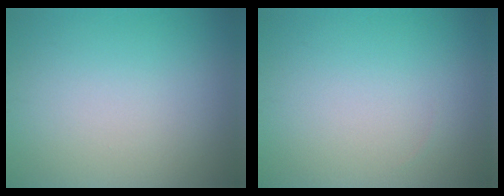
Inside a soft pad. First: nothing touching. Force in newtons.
{"total": 0.0}